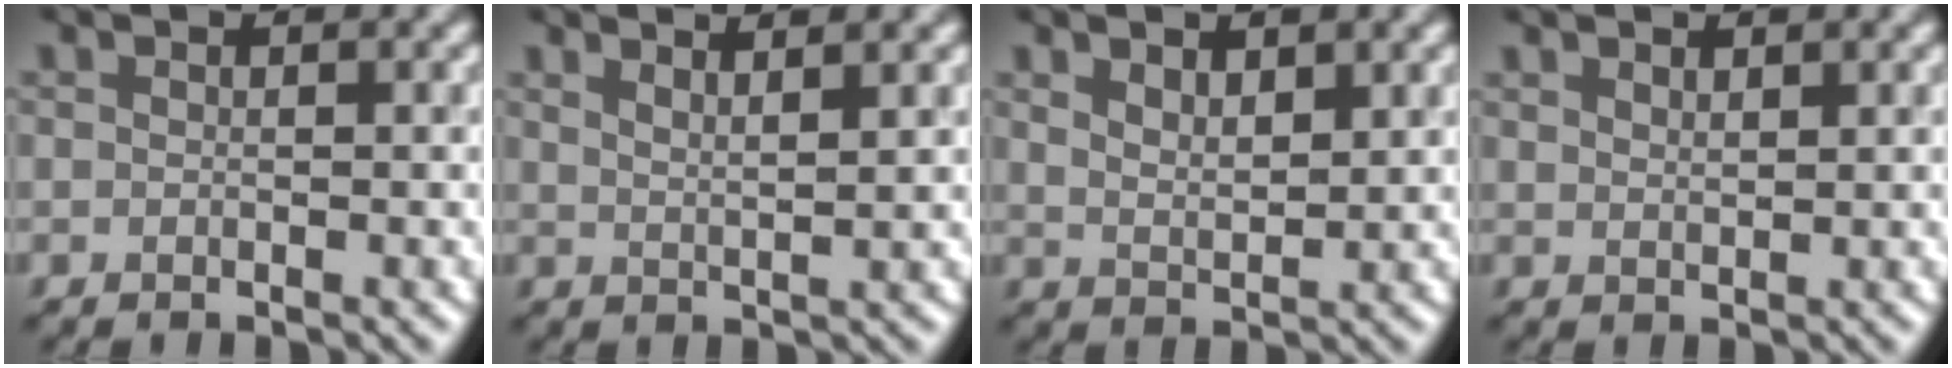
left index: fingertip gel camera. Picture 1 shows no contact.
{"total": 3.0, "force": [2.2, 0.8, 1.9], "torque": [-0.008, 0.015, 0.014]}
{"total": 3.1, "force": [1.8, 1.2, 2.2], "torque": [-0.043, -0.004, 0.037]}
{"total": 1.2, "force": [1.1, 0.2, 0.4], "torque": [-0.008, 0.000, 0.020]}